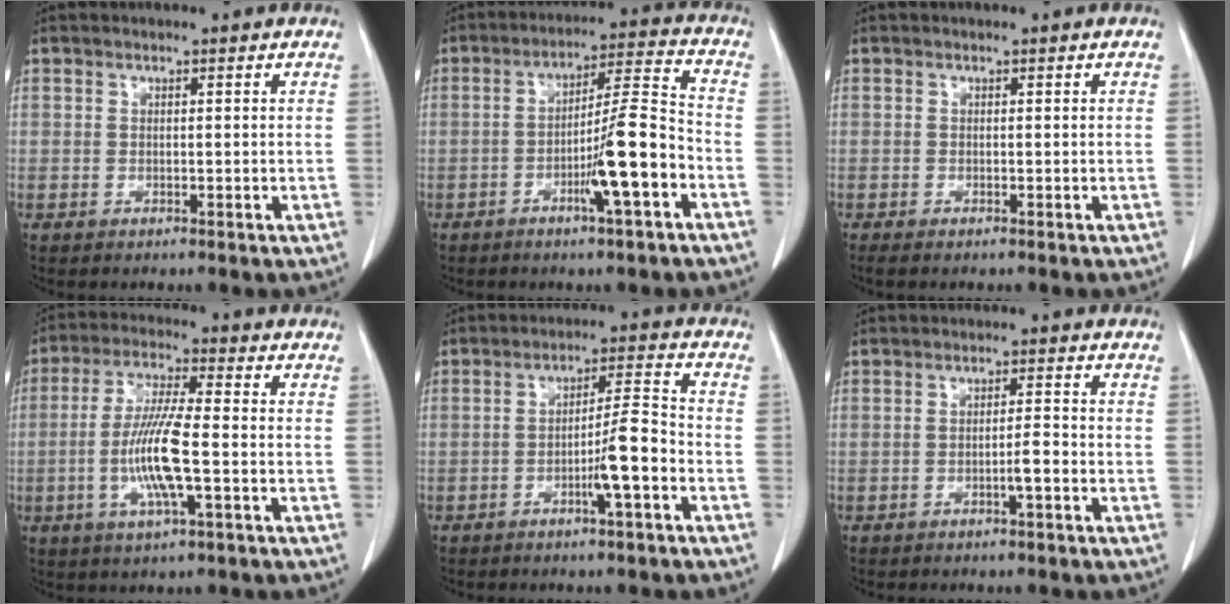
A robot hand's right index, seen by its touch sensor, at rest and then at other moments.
{"total": 10.6, "force": [-4.0, 0.1, 9.8], "torque": [-0.163, 0.006, -0.066]}
{"total": 1.5, "force": [-1.2, 0.2, 0.9], "torque": [-0.009, -0.004, -0.014]}
{"total": 10.4, "force": [-2.1, 0.9, 10.1], "torque": [-0.202, -0.007, -0.045]}
{"total": 6.8, "force": [-2.6, 0.0, 6.2], "torque": [-0.106, 0.008, -0.042]}
{"total": 2.4, "force": [-1.0, 0.0, 2.2], "torque": [-0.036, 0.001, -0.018]}